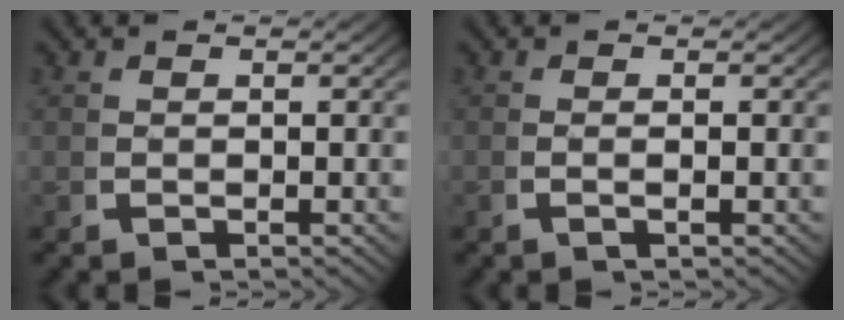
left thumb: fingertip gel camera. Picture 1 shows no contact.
{"total": 0.9, "force": [-0.2, -0.1, 0.9], "torque": [-0.022, -0.002, -0.005]}